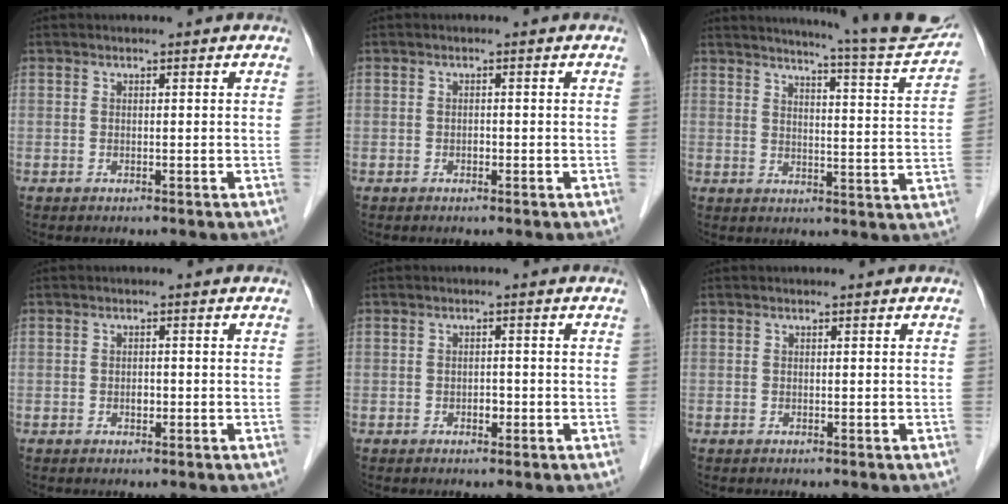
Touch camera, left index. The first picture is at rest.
{"total": 0.5, "force": [-0.3, 0.3, 0.3], "torque": [-0.006, 0.002, -0.005]}
{"total": 15.7, "force": [14.7, -0.8, 5.4], "torque": [-0.084, -0.058, 0.174]}
{"total": 1.0, "force": [-0.3, 0.6, 0.7], "torque": [-0.013, 0.002, -0.005]}
{"total": 1.2, "force": [-0.5, 0.8, 0.8], "torque": [-0.013, 0.003, -0.007]}
{"total": 0.0}